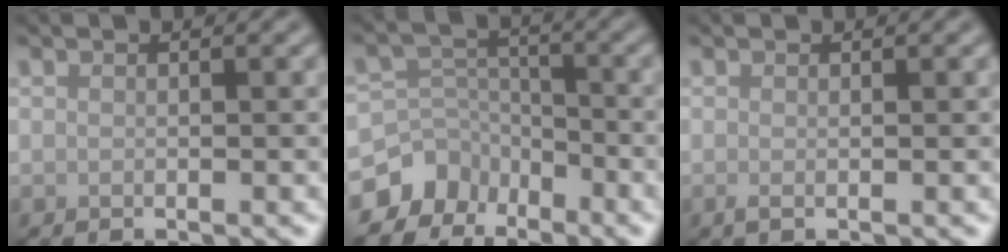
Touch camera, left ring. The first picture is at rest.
{"total": 8.5, "force": [-5.9, 5.9, 1.3], "torque": [-0.009, -0.009, -0.107]}
{"total": 0.6, "force": [-0.1, 0.1, 0.5], "torque": [-0.011, -0.003, -0.002]}